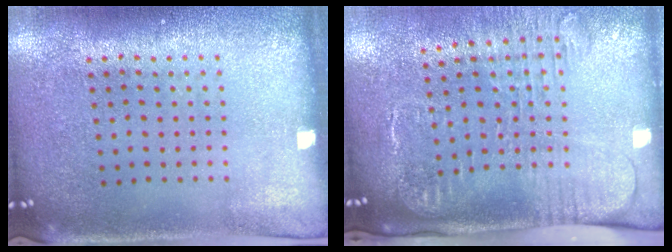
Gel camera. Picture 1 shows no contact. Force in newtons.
{"total": 2.6, "press": 2.0, "slide": 1.7}